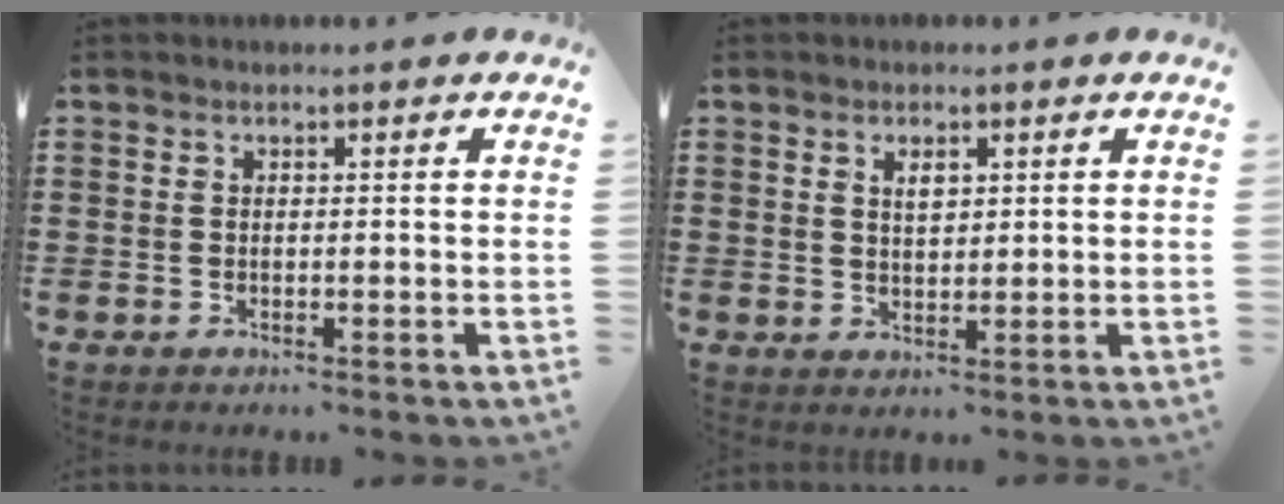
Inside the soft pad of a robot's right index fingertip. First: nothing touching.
{"total": 2.3, "force": [1.1, 1.2, 1.7], "torque": [-0.028, 0.001, 0.017]}